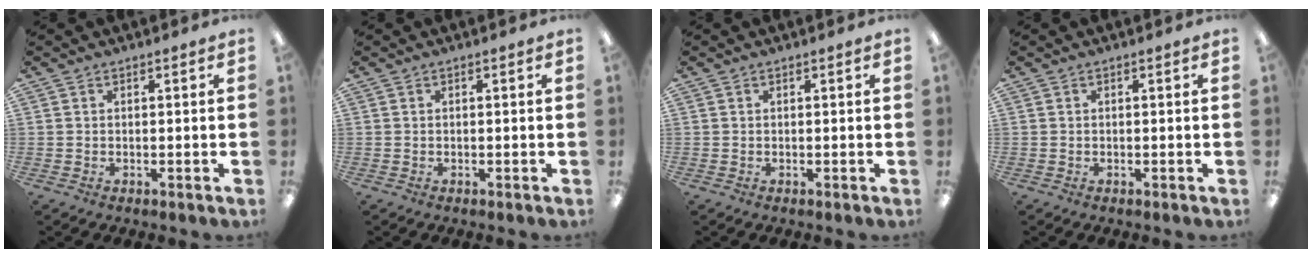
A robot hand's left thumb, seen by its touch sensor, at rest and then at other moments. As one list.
[{"total": 0.0}, {"total": 0.0}, {"total": 0.0}]